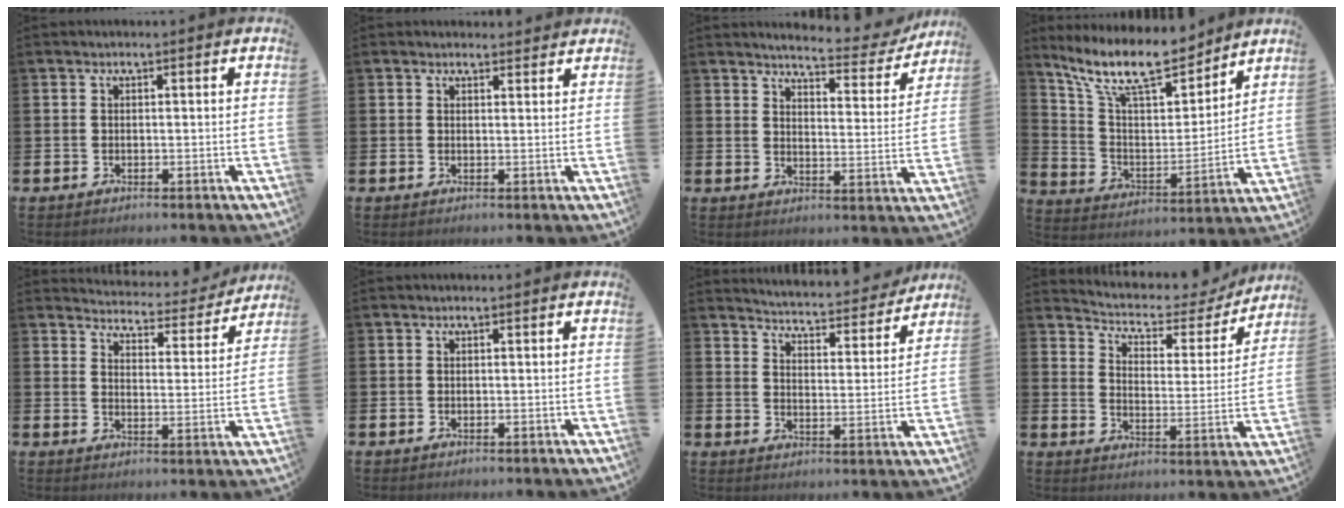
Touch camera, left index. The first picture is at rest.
{"total": 1.5, "force": [1.4, 0.5, 0.0], "torque": [0.006, -0.004, 0.024]}
{"total": 4.8, "force": [4.6, 0.8, 1.1], "torque": [-0.029, -0.036, 0.072]}
{"total": 13.0, "force": [11.0, 3.6, 5.9], "torque": [-0.146, -0.063, 0.195]}
{"total": 4.1, "force": [4.0, 0.8, 0.3], "torque": [-0.025, -0.038, 0.063]}
{"total": 0.0}
{"total": 4.9, "force": [4.8, 0.4, 0.5], "torque": [-0.027, -0.043, 0.078]}
{"total": 4.8, "force": [4.3, 2.0, 1.1], "torque": [-0.044, -0.037, 0.063]}